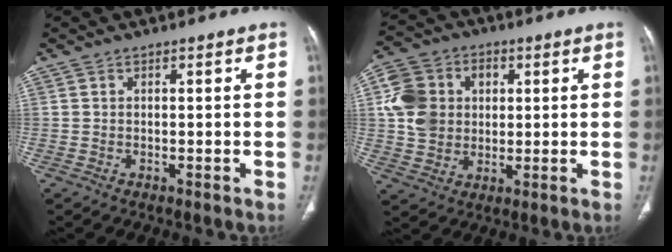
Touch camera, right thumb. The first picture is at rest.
{"total": 12.0, "force": [1.8, 10.1, 6.1], "torque": [-0.099, 0.011, 0.033]}